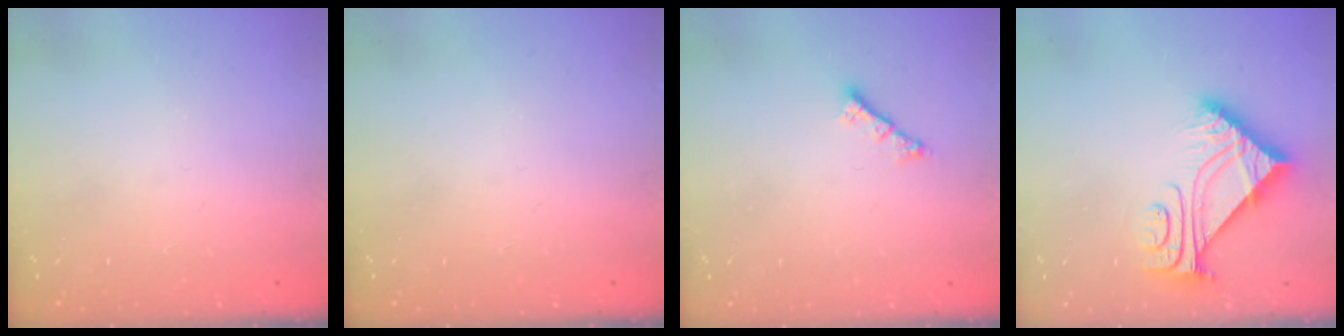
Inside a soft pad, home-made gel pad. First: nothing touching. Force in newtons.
{"total": 0.0}
{"total": 1.2, "press": 1.2, "slide": 0.3}
{"total": 7.5, "press": 7.5, "slide": 0.5}